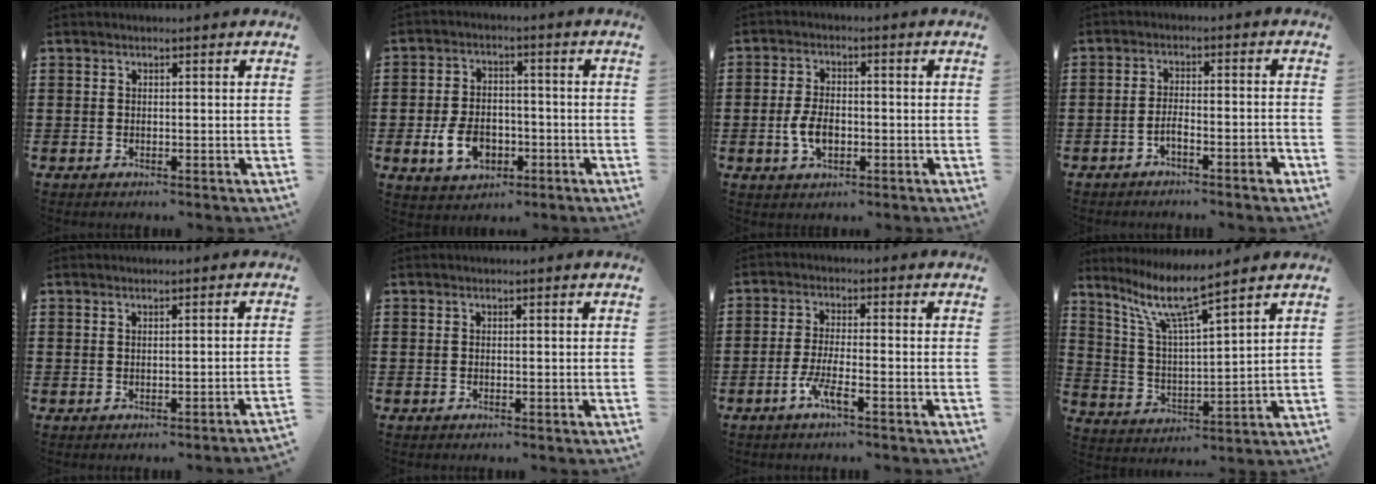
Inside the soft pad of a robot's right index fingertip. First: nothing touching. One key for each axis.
{"total": 6.6, "fx": -2.2, "fy": 4.5, "fz": 4.3, "tx": -0.097, "ty": 0.005, "tz": -0.043}
{"total": 4.8, "fx": -1.0, "fy": 2.7, "fz": 3.8, "tx": -0.090, "ty": -0.003, "tz": -0.022}
{"total": 3.2, "fx": -2.2, "fy": 0.7, "fz": 2.2, "tx": -0.039, "ty": 0.007, "tz": -0.042}
{"total": 0.8, "fx": -0.4, "fy": -0.4, "fz": 0.6, "tx": -0.011, "ty": -0.004, "tz": -0.009}
{"total": 0.0}
{"total": 4.2, "fx": -2.5, "fy": 0.2, "fz": 3.4, "tx": -0.084, "ty": -0.012, "tz": -0.053}
{"total": 8.1, "fx": 6.4, "fy": 0.3, "fz": 4.9, "tx": -0.114, "ty": -0.031, "tz": 0.111}